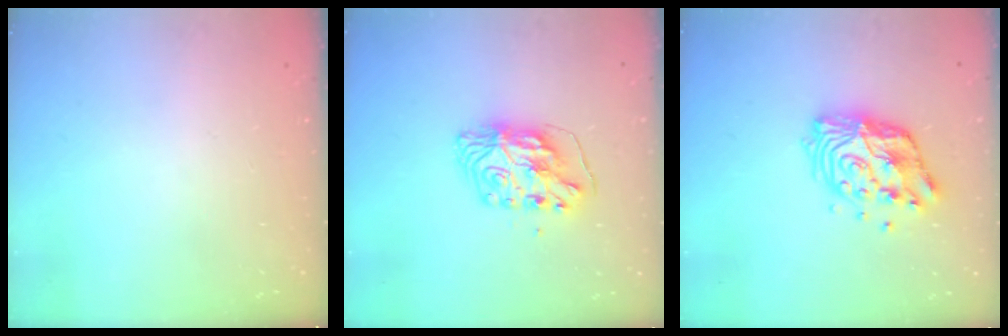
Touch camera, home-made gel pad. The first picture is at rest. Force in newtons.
{"total": 8.8, "press": 8.8, "slide": 0.8}
{"total": 13.3, "press": 13.2, "slide": 1.1}